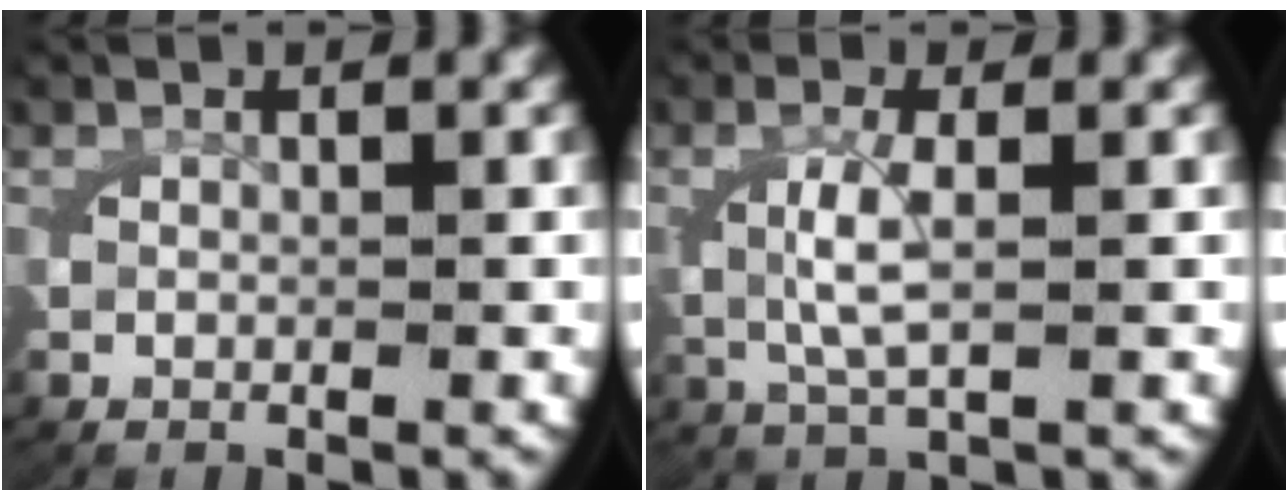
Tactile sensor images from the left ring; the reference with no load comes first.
{"total": 3.2, "force": [0.3, 1.1, 3.0], "torque": [-0.075, -0.007, 0.010]}